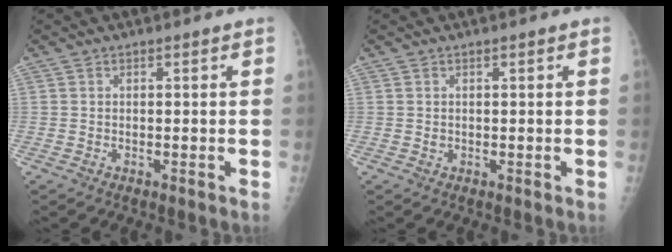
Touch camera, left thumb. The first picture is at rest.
{"total": 0.6, "force": [0.1, 0.4, 0.3], "torque": [0.000, 0.000, 0.004]}